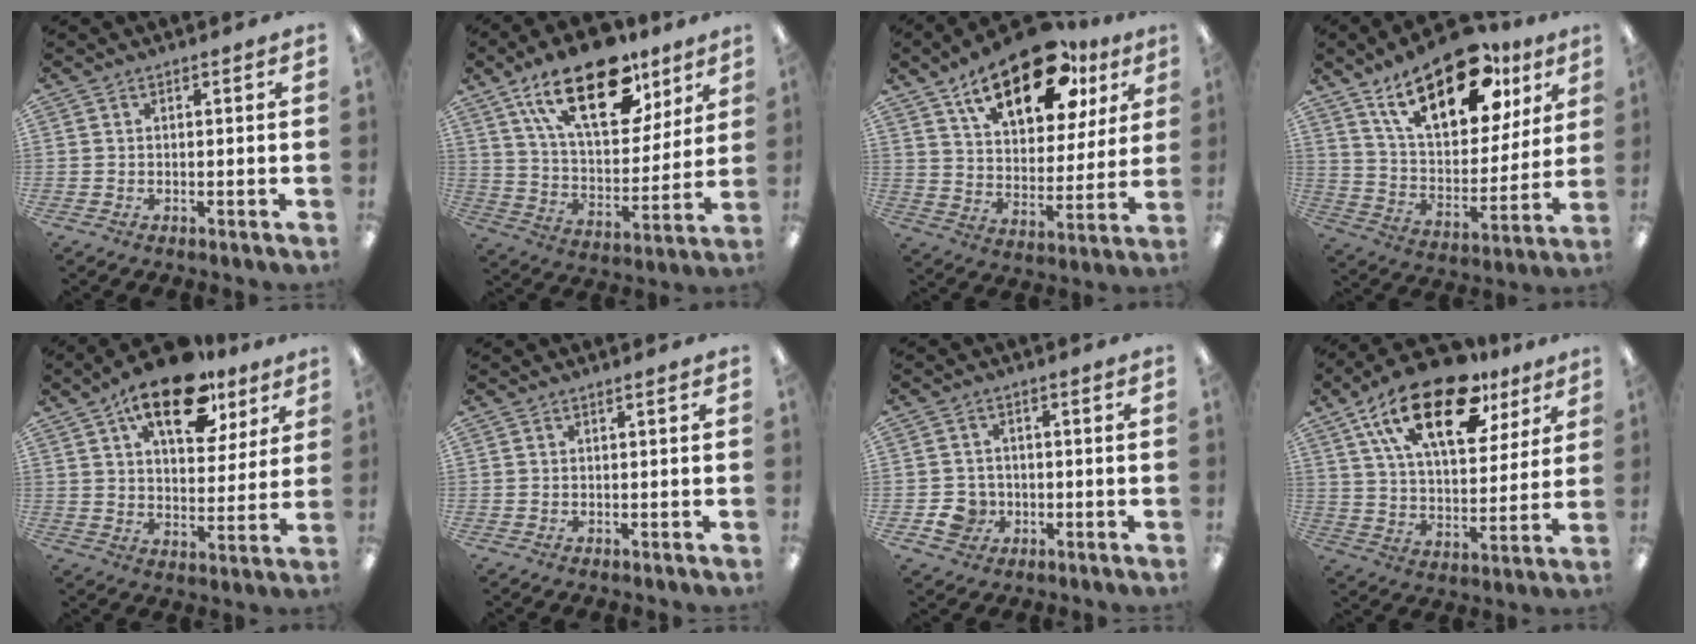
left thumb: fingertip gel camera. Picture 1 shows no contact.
{"total": 23.4, "force": [14.1, 11.0, 15.1], "torque": [-0.246, -0.062, 0.241]}
{"total": 21.9, "force": [13.6, 10.3, 13.7], "torque": [-0.215, -0.059, 0.230]}
{"total": 22.9, "force": [14.0, 10.8, 14.6], "torque": [-0.229, -0.068, 0.241]}
{"total": 17.6, "force": [10.7, 8.4, 11.1], "torque": [-0.167, -0.044, 0.179]}
{"total": 0.0}
{"total": 5.7, "force": [-1.7, 5.1, 1.9], "torque": [-0.037, 0.008, -0.029]}
{"total": 22.6, "force": [12.9, 10.7, 15.1], "torque": [-0.256, -0.054, 0.223]}